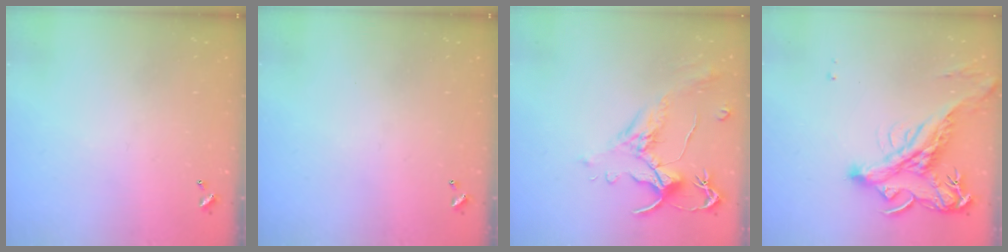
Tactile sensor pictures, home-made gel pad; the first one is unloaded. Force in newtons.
{"total": 0.0}
{"total": 1.5, "press": 1.0, "slide": 1.1}
{"total": 4.6, "press": 4.3, "slide": 1.7}